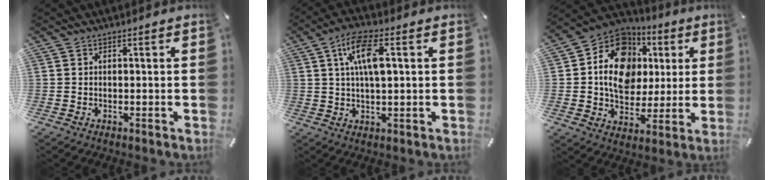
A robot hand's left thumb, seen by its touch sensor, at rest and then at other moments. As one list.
[{"total": 9.2, "force": [2.6, 3.4, 8.1], "torque": [-0.154, 0.007, 0.042]}, {"total": 15.0, "force": [2.3, 12.4, 8.1], "torque": [-0.141, -0.005, 0.044]}]